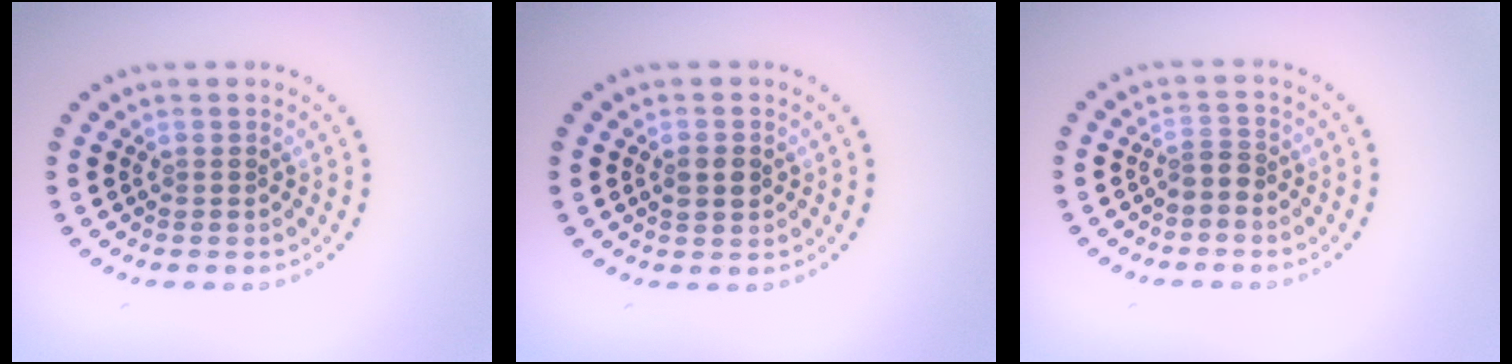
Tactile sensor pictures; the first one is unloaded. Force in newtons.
{"total": 1.3, "press": 1.3, "slide": 0.1}
{"total": 1.4, "press": 0.9, "slide": 1.1}